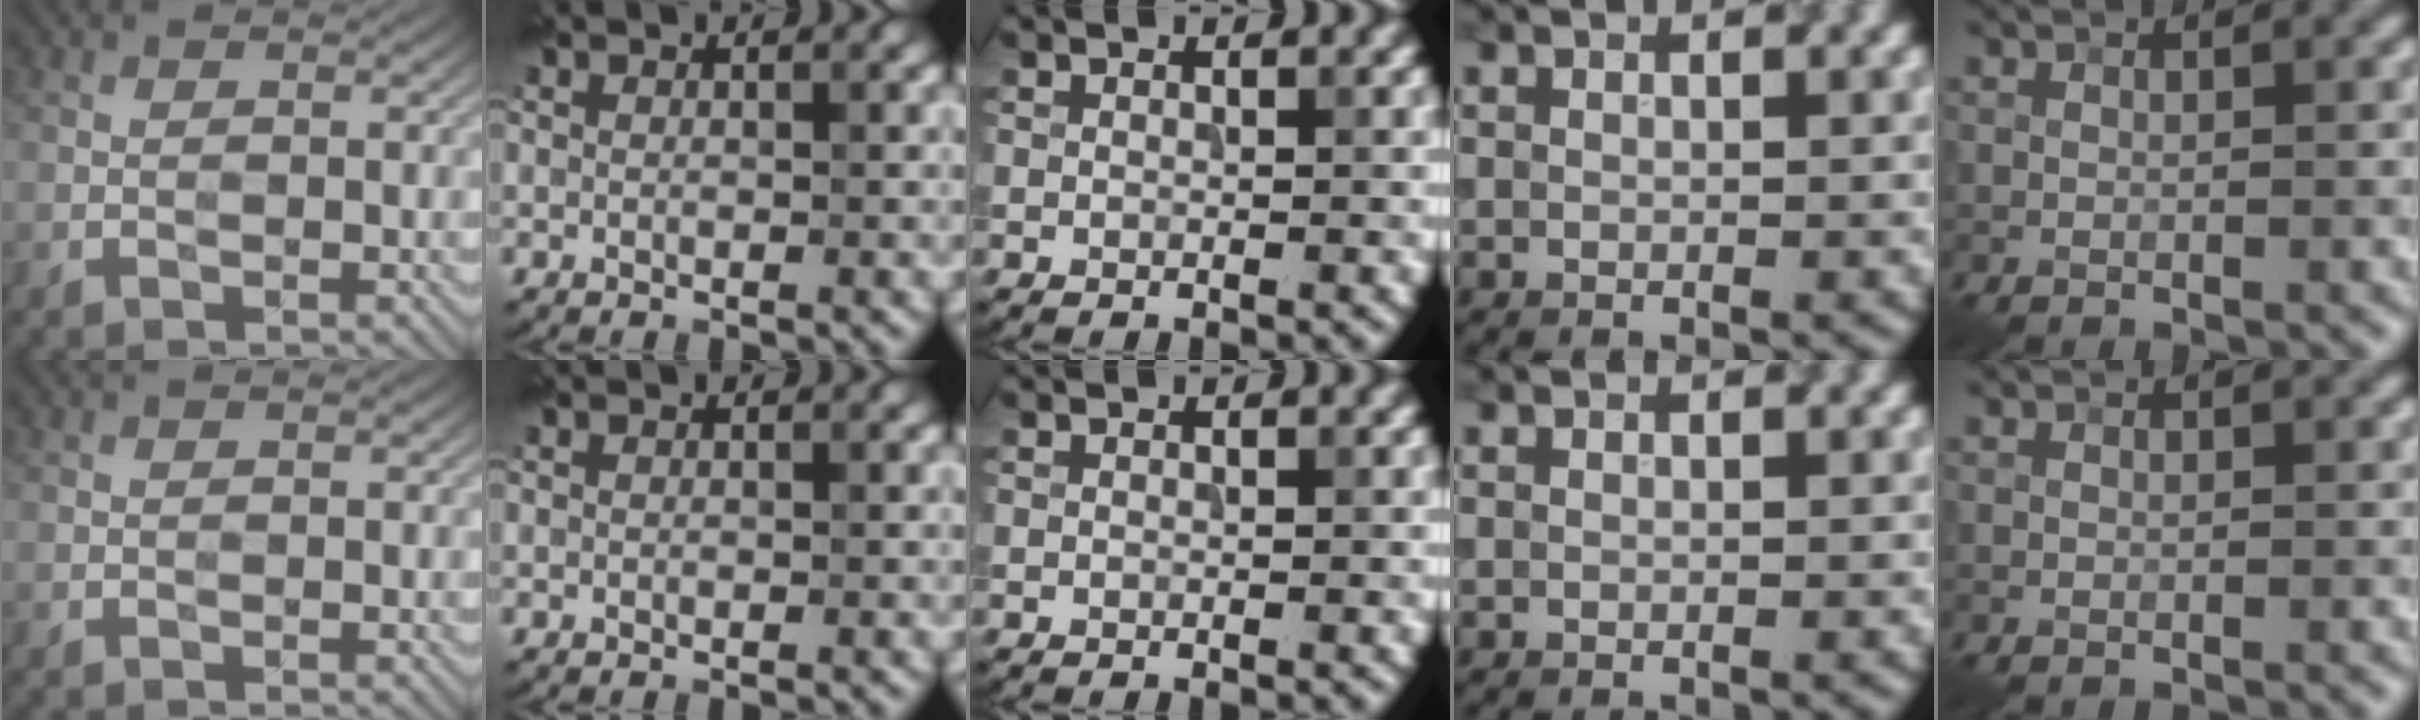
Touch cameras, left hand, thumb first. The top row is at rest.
{}